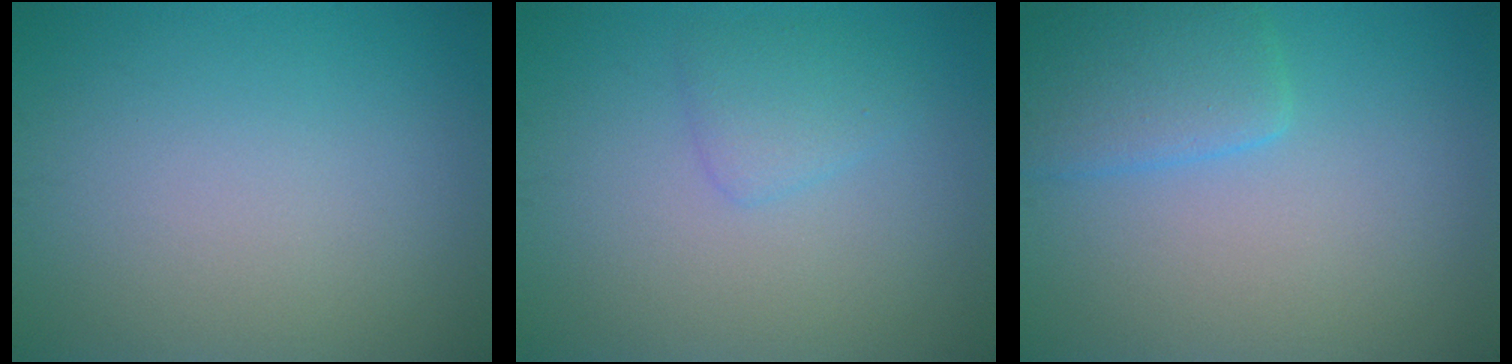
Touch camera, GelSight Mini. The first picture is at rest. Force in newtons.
{"total": 1.8, "press": 1.8, "slide": 0.1}
{"total": 3.6, "press": 3.6, "slide": 0.2}